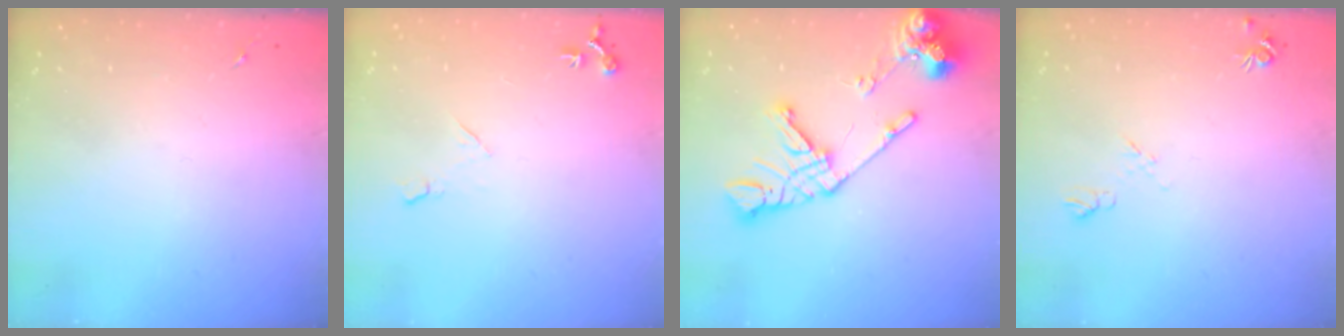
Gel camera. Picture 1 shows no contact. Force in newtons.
{"total": 7.0, "press": 7.0, "slide": 0.8}
{"total": 17.0, "press": 16.9, "slide": 2.2}
{"total": 5.3, "press": 5.2, "slide": 0.9}